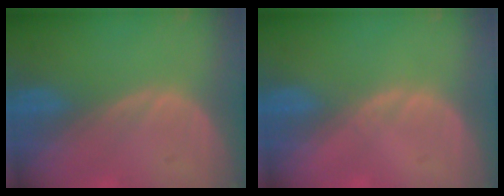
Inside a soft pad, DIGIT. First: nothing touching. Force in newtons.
{"total": 0.7, "press": 0.5, "slide": 0.4}